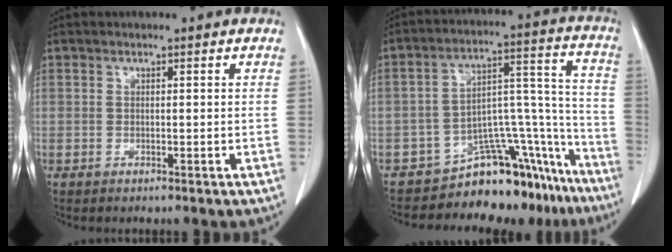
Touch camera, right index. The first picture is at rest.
{"total": 15.5, "force": [-13.6, 5.6, 4.9], "torque": [-0.020, 0.088, -0.197]}